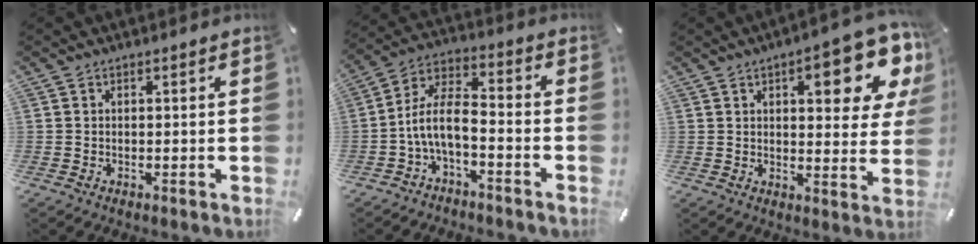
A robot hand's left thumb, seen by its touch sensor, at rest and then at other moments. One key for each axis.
{"total": 9.1, "fx": -3.8, "fy": 4.0, "fz": 7.2, "tx": -0.152, "ty": 0.001, "tz": -0.073}
{"total": 14.8, "fx": 7.1, "fy": 5.4, "fz": 11.8, "tx": -0.149, "ty": -0.034, "tz": 0.110}